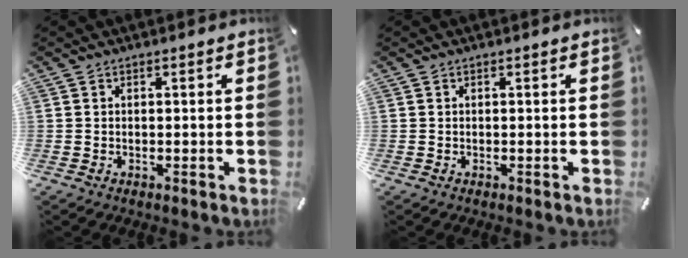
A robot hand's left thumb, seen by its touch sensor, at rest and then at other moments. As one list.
[{"total": 0.0}]